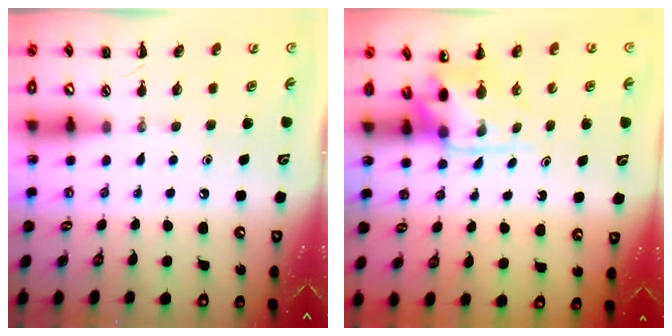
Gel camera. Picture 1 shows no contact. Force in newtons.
{"total": 4.3, "press": 4.2, "slide": 0.8}